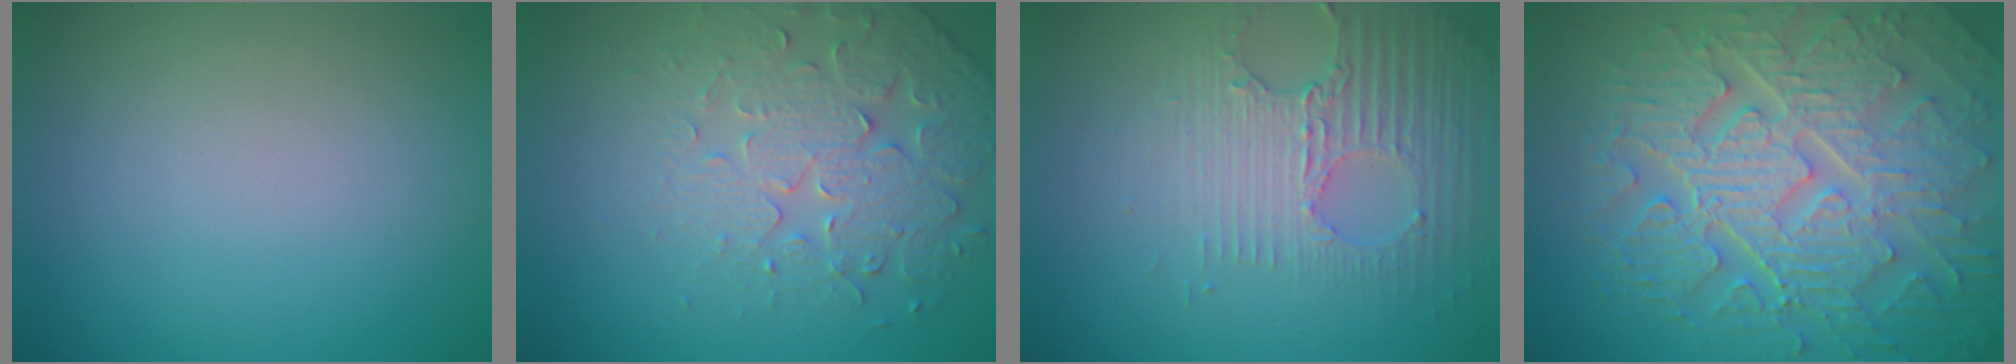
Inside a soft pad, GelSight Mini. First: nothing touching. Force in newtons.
{"total": 4.2, "press": 4.0, "slide": 1.3}
{"total": 3.5, "press": 3.4, "slide": 1.1}
{"total": 10.8, "press": 7.2, "slide": 8.0}